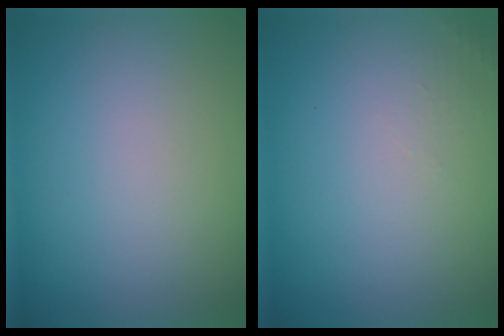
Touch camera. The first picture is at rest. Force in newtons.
{"total": 0.7, "press": 0.6, "slide": 0.1}